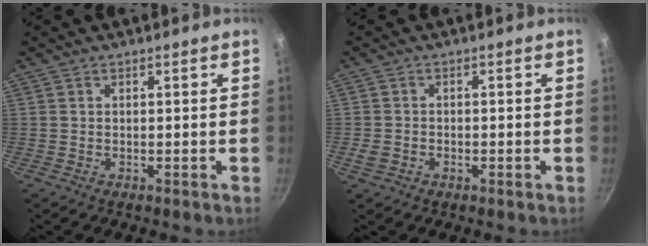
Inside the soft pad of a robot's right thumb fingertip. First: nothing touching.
{"total": 2.9, "force": [-1.0, 2.2, 1.6], "torque": [-0.032, 0.004, -0.018]}